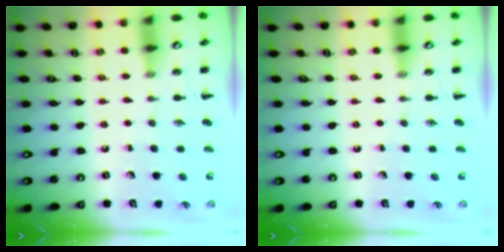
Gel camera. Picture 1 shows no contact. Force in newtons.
{"total": 0.0}